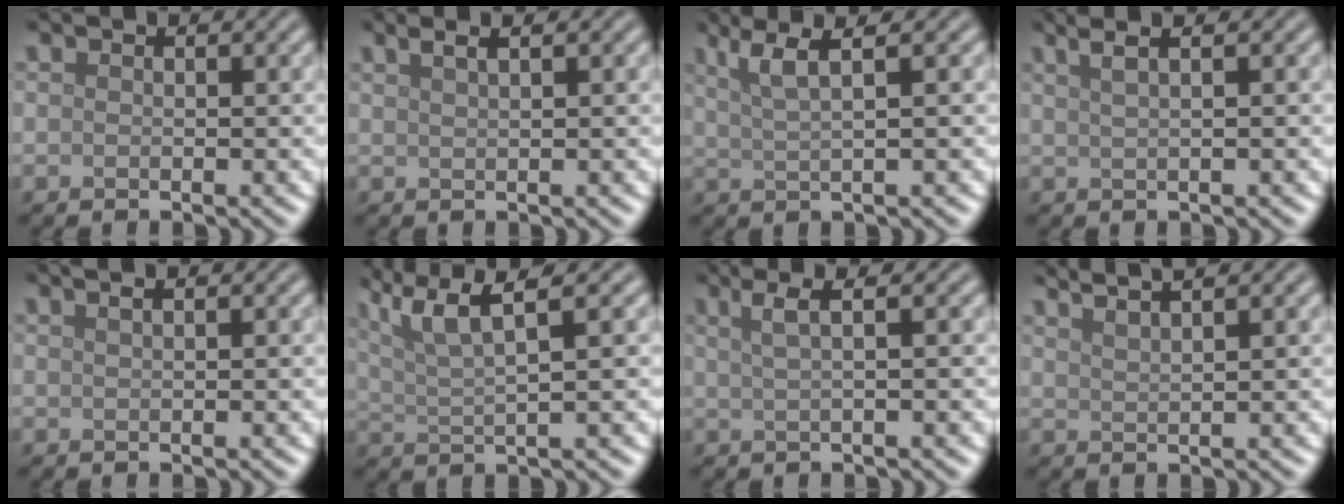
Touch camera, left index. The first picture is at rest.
{"total": 2.6, "force": [1.6, 1.0, 1.7], "torque": [-0.009, 0.006, 0.004]}
{"total": 3.9, "force": [2.1, 0.7, 3.2], "torque": [-0.049, 0.009, 0.040]}
{"total": 4.7, "force": [2.7, 2.1, 3.2], "torque": [-0.028, 0.032, 0.014]}
{"total": 2.4, "force": [1.4, 1.2, 1.5], "torque": [-0.004, 0.012, -0.008]}
{"total": 6.3, "force": [3.4, 1.4, 5.1], "torque": [-0.093, 0.016, 0.062]}
{"total": 3.1, "force": [1.4, 0.9, 2.6], "torque": [-0.032, 0.009, 0.009]}
{"total": 4.5, "force": [3.5, 1.3, 2.6], "torque": [-0.015, 0.025, 0.026]}